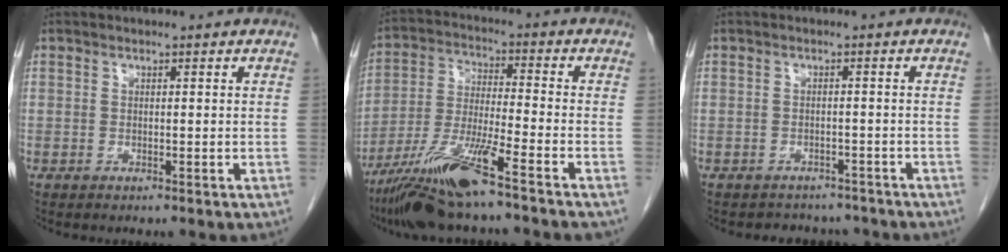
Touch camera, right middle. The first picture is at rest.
{"total": 13.0, "force": [-8.9, -0.5, 9.4], "torque": [-0.189, -0.029, -0.165]}
{"total": 5.3, "force": [-4.7, 2.3, 0.2], "torque": [-0.001, 0.007, -0.055]}